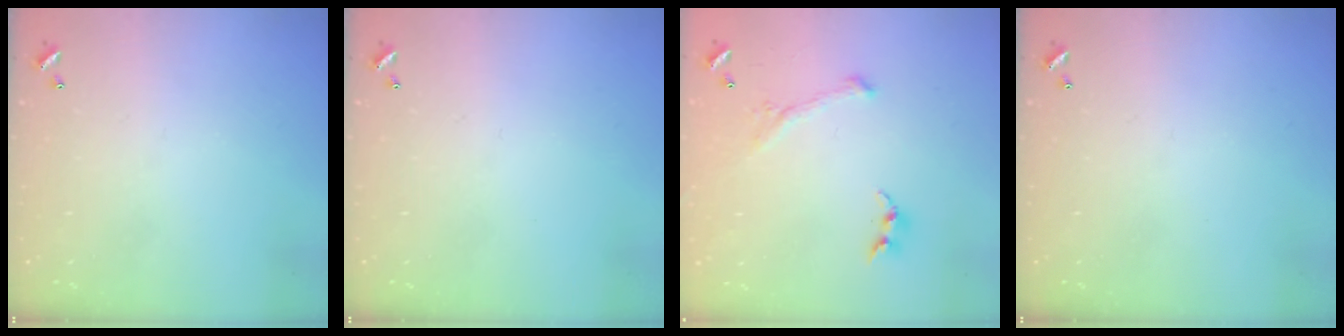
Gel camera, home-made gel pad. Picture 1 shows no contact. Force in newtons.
{"total": 0.0}
{"total": 2.9, "press": 2.7, "slide": 0.9}
{"total": 0.0}